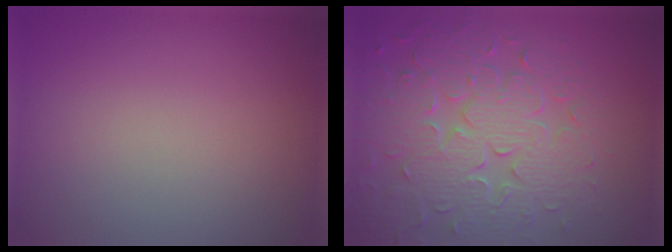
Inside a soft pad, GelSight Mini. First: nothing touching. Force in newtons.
{"total": 8.3, "press": 6.2, "slide": 5.6}